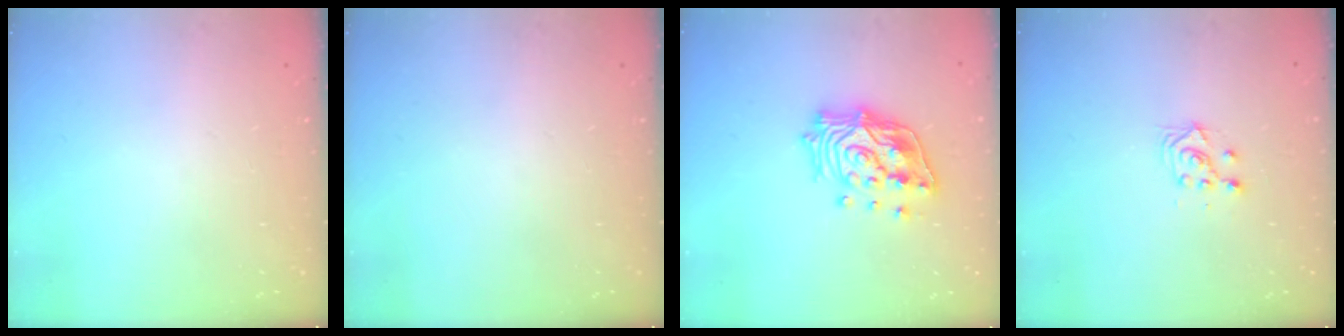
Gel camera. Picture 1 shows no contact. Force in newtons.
{"total": 0.0}
{"total": 17.6, "press": 17.4, "slide": 2.6}
{"total": 4.6, "press": 4.5, "slide": 0.6}